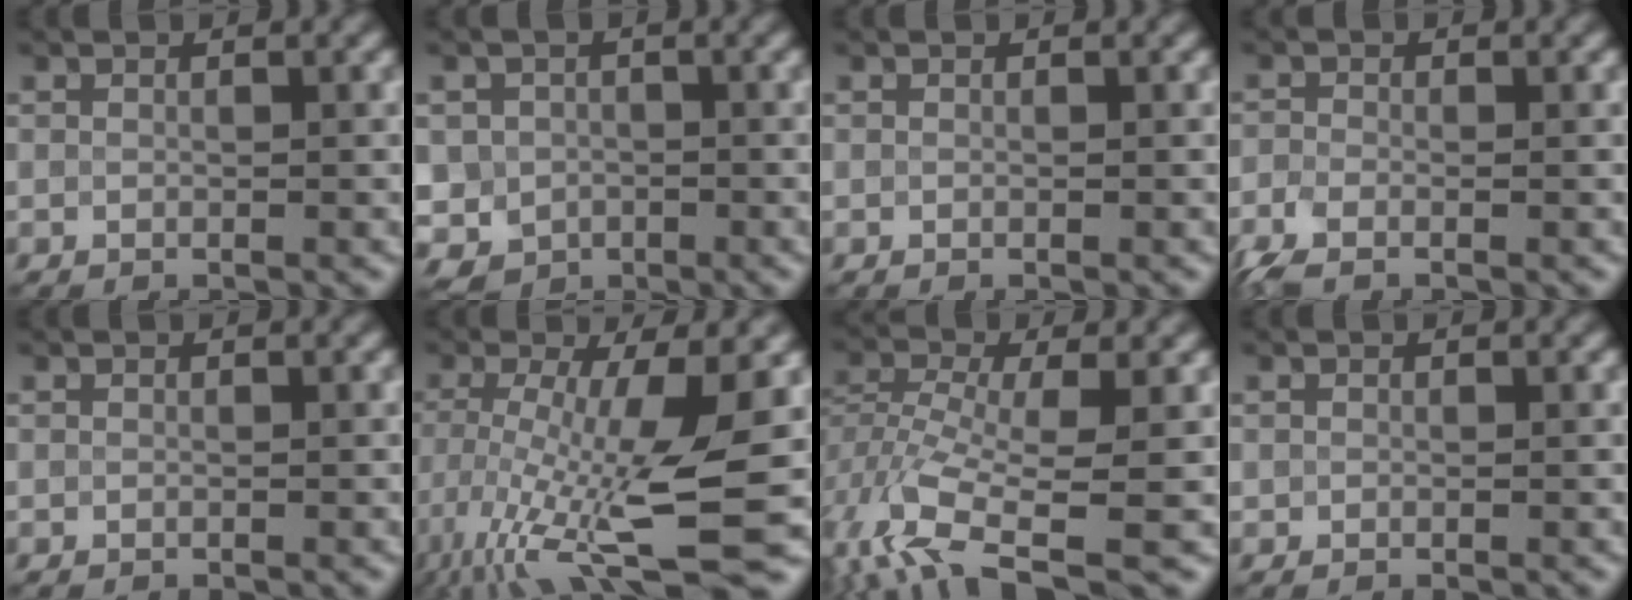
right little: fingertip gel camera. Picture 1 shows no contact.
{"total": 4.3, "force": [-1.5, 3.9, 1.2], "torque": [-0.013, -0.004, -0.030]}
{"total": 0.0}
{"total": 2.6, "force": [-1.8, 0.9, 1.6], "torque": [-0.037, -0.007, -0.049]}
{"total": 0.0}
{"total": 12.7, "force": [-4.1, 3.2, 11.6], "torque": [-0.224, -0.021, -0.071]}
{"total": 9.2, "force": [-5.1, 3.5, 6.7], "torque": [-0.137, -0.018, -0.096]}
{"total": 0.0}